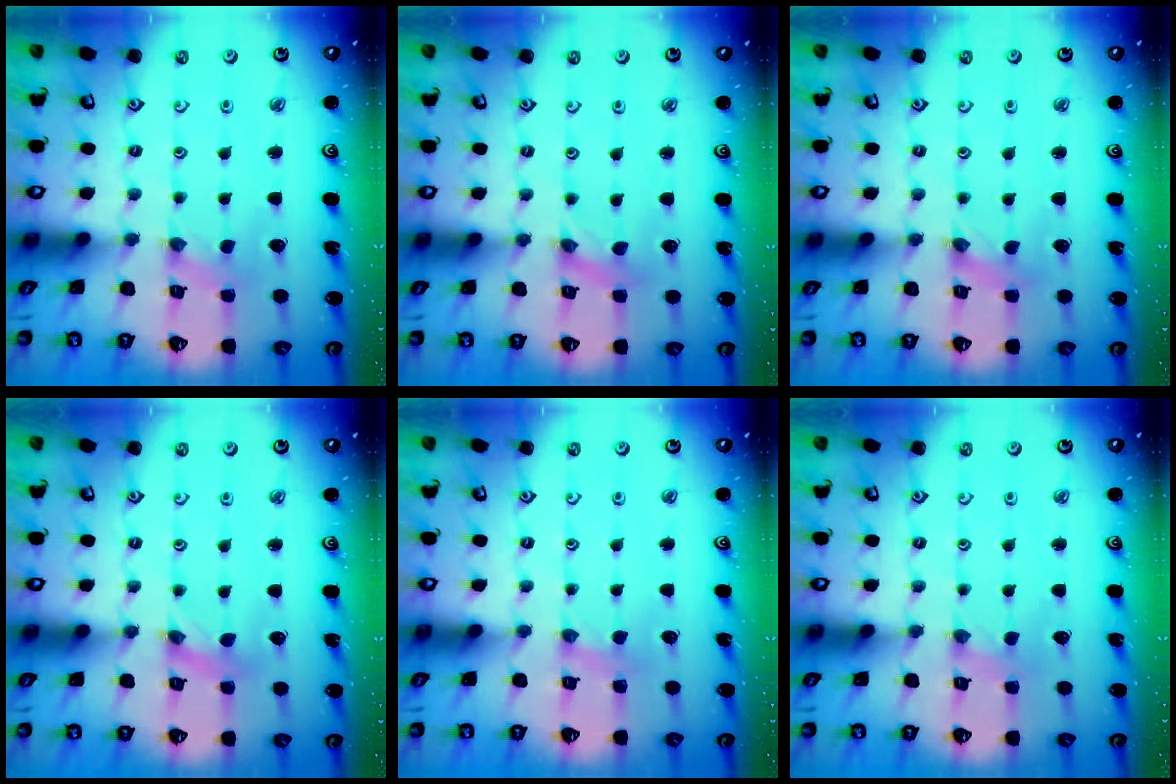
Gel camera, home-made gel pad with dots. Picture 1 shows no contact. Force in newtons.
{"total": 0.8, "press": 0.8, "slide": 0.2}
{"total": 0.0}
{"total": 1.6, "press": 1.6, "slide": 0.3}
{"total": 2.3, "press": 2.2, "slide": 0.5}
{"total": 0.0}